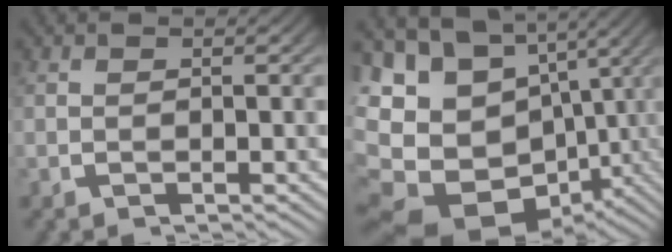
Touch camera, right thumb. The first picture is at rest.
{"total": 18.7, "force": [-2.3, 14.3, 11.9], "torque": [-0.238, -0.069, -0.012]}